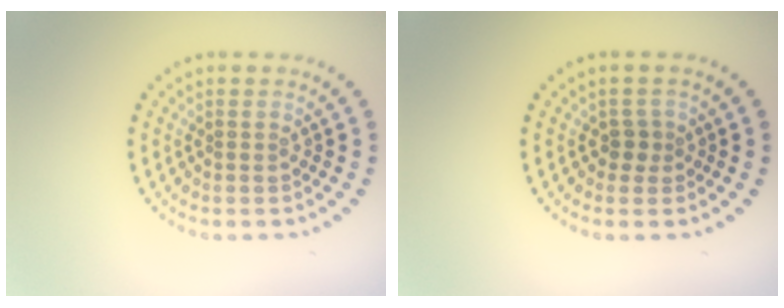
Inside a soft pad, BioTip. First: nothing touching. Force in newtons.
{"total": 1.2, "press": 0.9, "slide": 0.8}